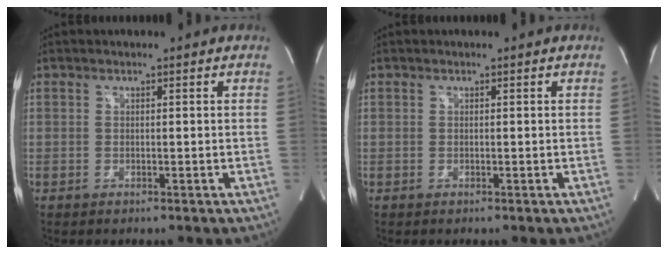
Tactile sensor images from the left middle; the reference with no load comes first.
{"total": 0.0}